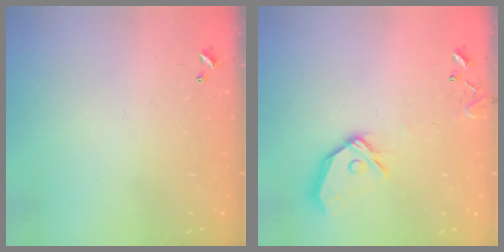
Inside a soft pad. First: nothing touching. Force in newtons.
{"total": 14.2, "press": 14.0, "slide": 2.3}